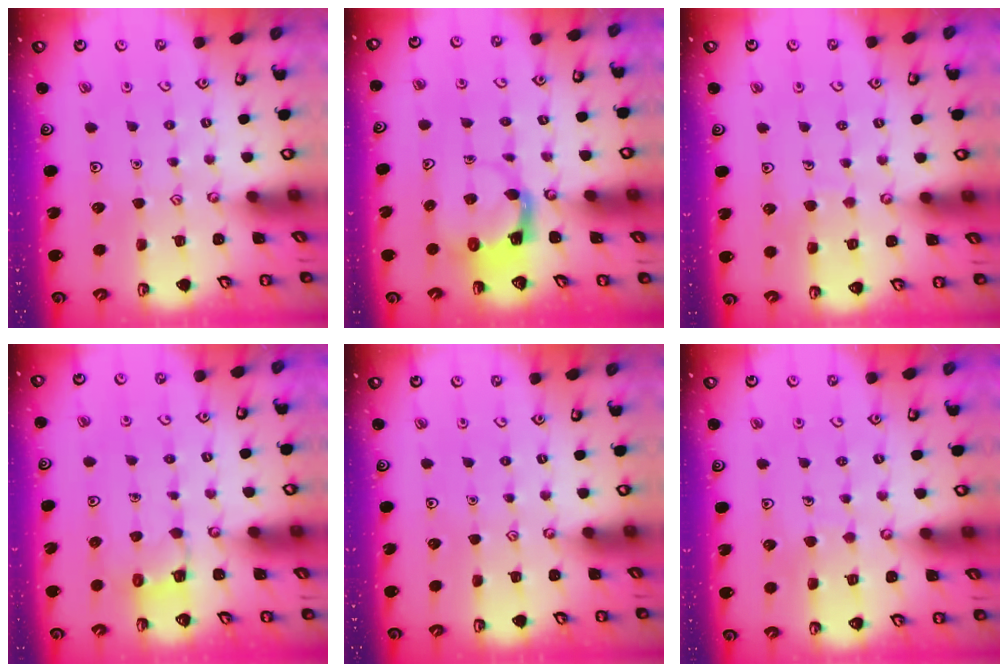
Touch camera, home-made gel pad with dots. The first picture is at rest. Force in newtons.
{"total": 3.7, "press": 3.7, "slide": 0.6}
{"total": 4.4, "press": 4.4, "slide": 0.3}
{"total": 3.1, "press": 3.1, "slide": 0.6}
{"total": 0.0}
{"total": 4.0, "press": 4.0, "slide": 0.3}